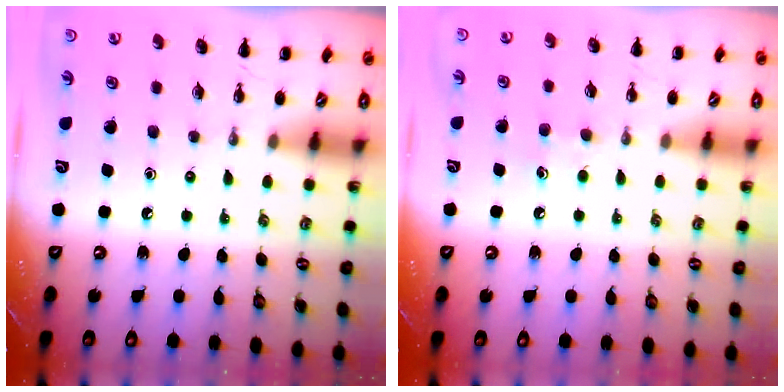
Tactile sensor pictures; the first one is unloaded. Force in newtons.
{"total": 3.9, "press": 3.7, "slide": 1.3}